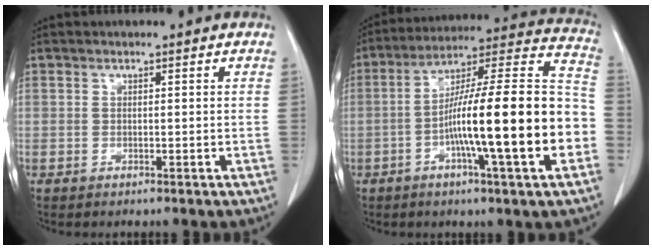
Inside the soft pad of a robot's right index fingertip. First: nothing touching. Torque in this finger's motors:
{"motor_torque": [1.74, -0.40, 1.05, 0.21]}